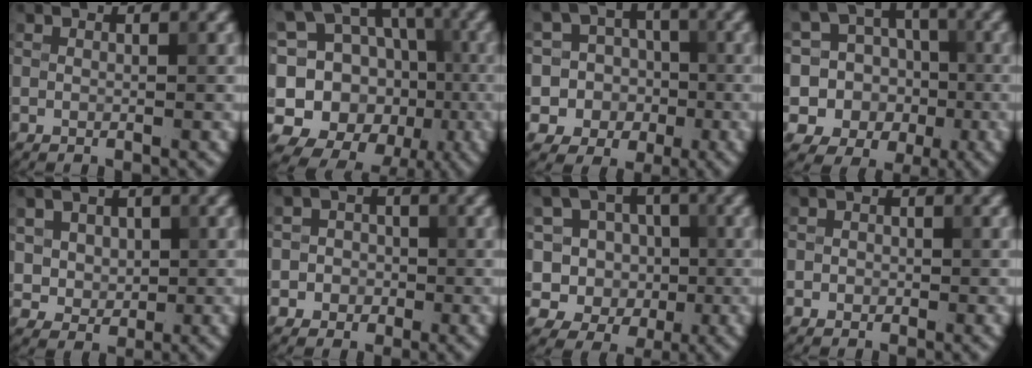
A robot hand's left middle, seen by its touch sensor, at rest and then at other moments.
{"total": 14.8, "force": [-1.7, 13.1, 6.7], "torque": [-0.164, 0.030, -0.022]}
{"total": 11.5, "force": [-1.2, 11.0, 2.8], "torque": [-0.083, 0.029, -0.042]}
{"total": 14.2, "force": [-1.9, 13.5, 4.1], "torque": [-0.131, 0.024, -0.044]}
{"total": 4.1, "force": [1.3, 3.5, 1.7], "torque": [-0.042, 0.003, 0.032]}
{"total": 3.1, "force": [-0.9, 2.9, 0.4], "torque": [0.029, 0.009, -0.034]}
{"total": 9.8, "force": [0.7, 8.9, 3.8], "torque": [-0.096, 0.061, -0.023]}
{"total": 0.9, "force": [-0.3, 0.8, 0.2], "torque": [0.010, 0.000, -0.010]}